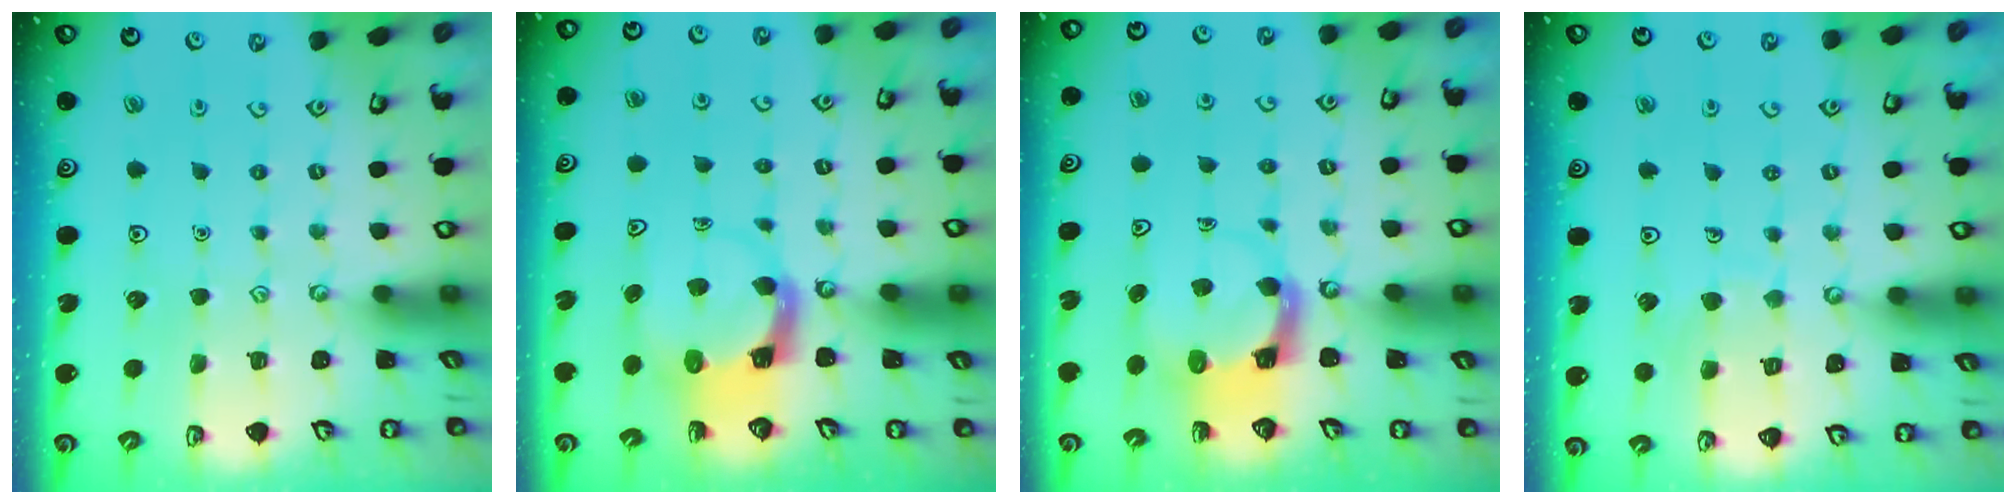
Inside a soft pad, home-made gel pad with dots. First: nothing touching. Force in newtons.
{"total": 3.7, "press": 3.7, "slide": 0.6}
{"total": 3.7, "press": 3.7, "slide": 0.5}
{"total": 7.0, "press": 7.0, "slide": 0.5}